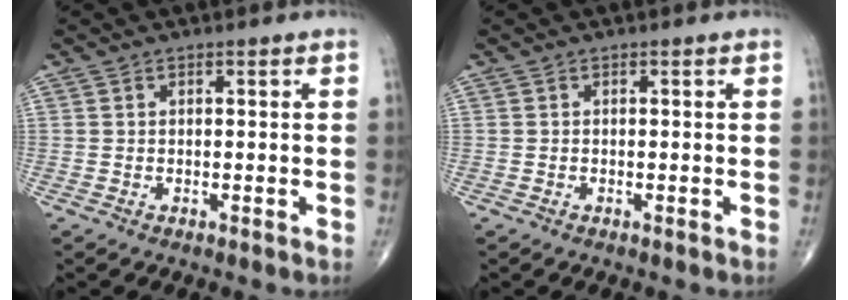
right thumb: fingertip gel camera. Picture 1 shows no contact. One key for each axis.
{"total": 0.0}